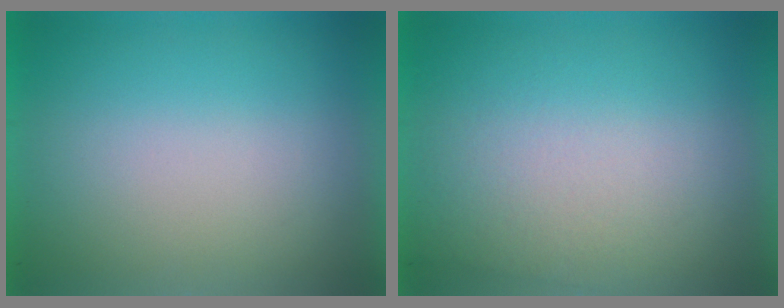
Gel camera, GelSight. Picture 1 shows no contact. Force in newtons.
{"total": 2.2}